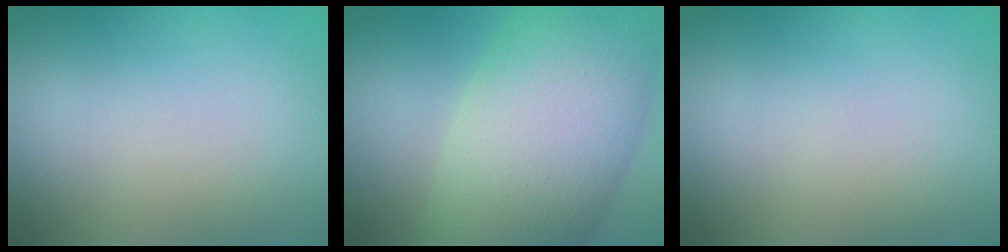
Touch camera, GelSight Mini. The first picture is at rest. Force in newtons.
{"total": 12.2, "press": 12.2, "slide": 0.5}
{"total": 0.0}